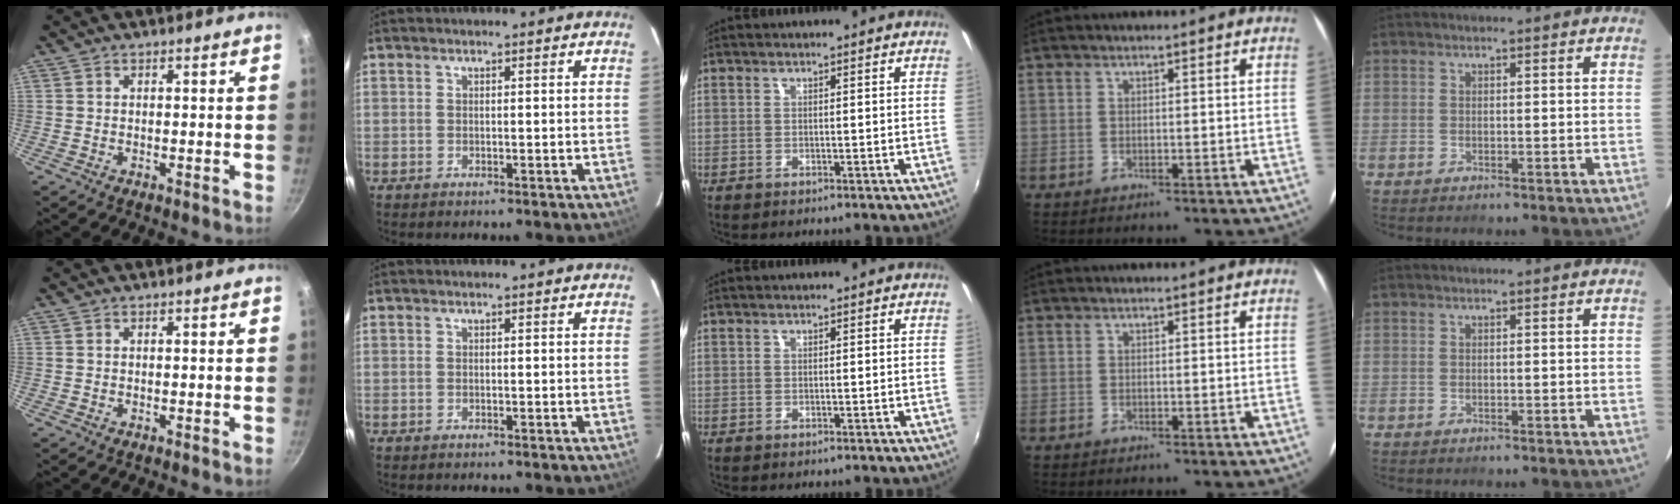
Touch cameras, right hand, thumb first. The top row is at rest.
{}